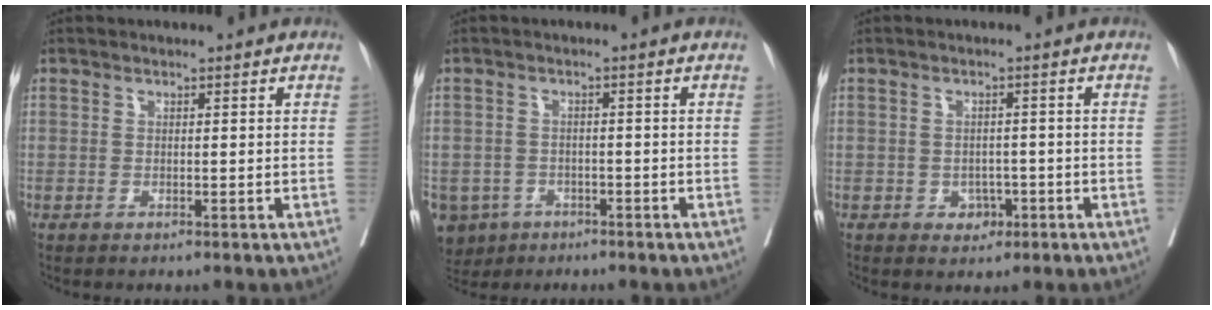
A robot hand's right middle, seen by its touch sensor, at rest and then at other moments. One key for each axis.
{"total": 7.6, "fx": -4.4, "fy": 6.0, "fz": 1.7, "tx": -0.044, "ty": 0.002, "tz": -0.066}
{"total": 2.6, "fx": -1.1, "fy": 2.0, "fz": 1.2, "tx": -0.009, "ty": 0.006, "tz": -0.009}